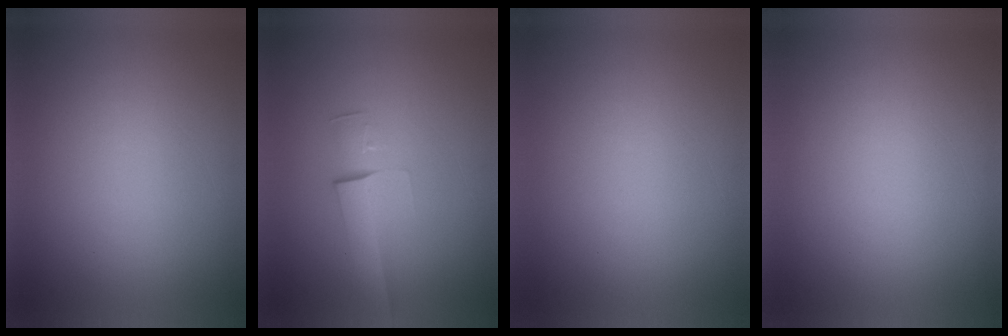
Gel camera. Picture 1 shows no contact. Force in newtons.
{"total": 2.9}
{"total": 0.0}
{"total": 1.3}